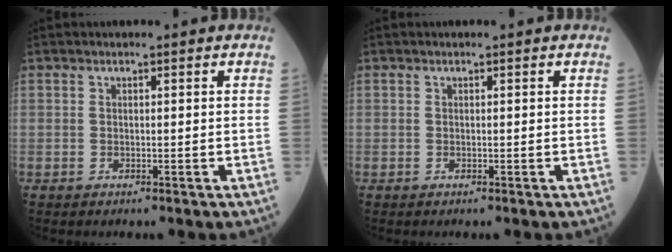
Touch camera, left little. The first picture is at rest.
{"total": 0.0}